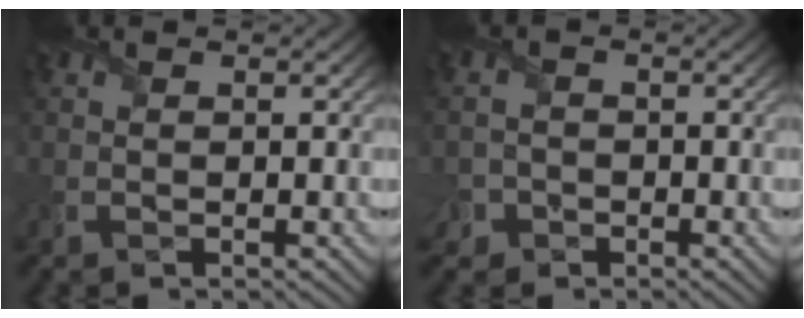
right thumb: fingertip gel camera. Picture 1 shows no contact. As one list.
[{"total": 3.2, "force": [-1.9, 2.6, 0.4], "torque": [-0.009, -0.001, -0.044]}]